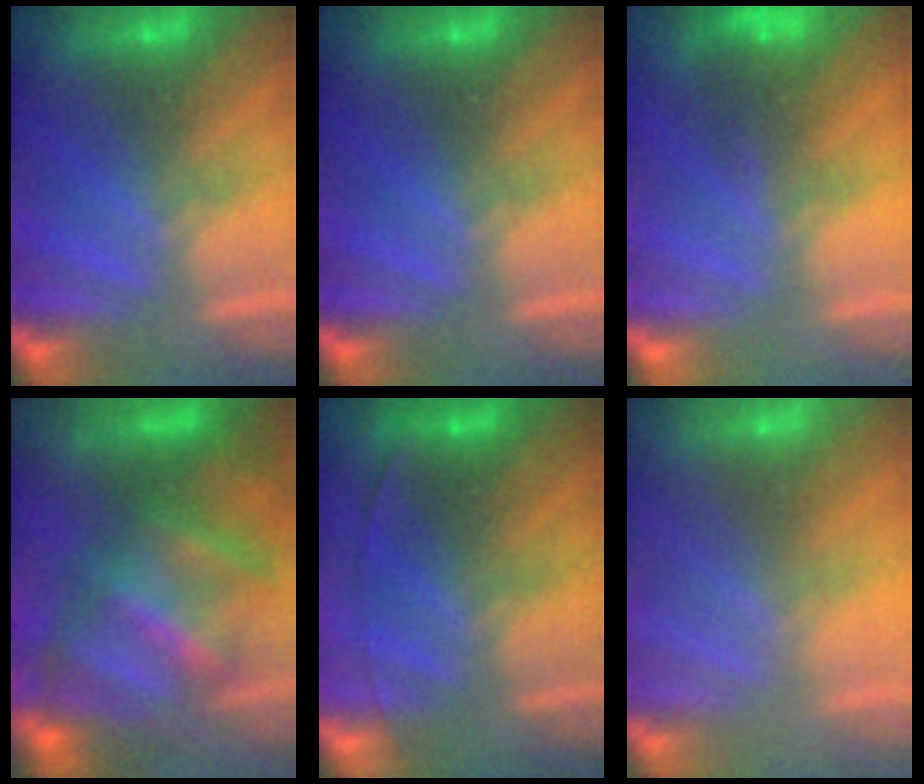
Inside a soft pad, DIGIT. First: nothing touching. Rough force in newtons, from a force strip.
{"total": 0.0}
{"total": 4.4}
{"total": 7.6}
{"total": 1.7}
{"total": 4.2}